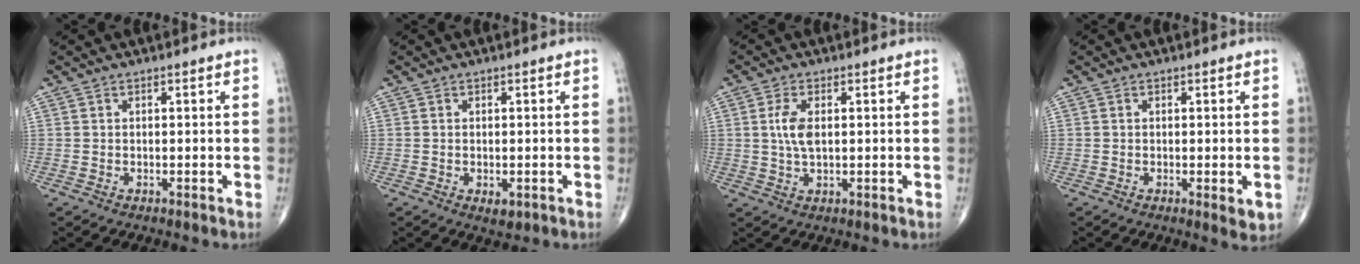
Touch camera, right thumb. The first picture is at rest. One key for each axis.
{"total": 2.0, "fx": -0.6, "fy": 1.1, "fz": 1.5, "tx": -0.019, "ty": -0.003, "tz": -0.005}
{"total": 4.8, "fx": 0.7, "fy": 2.3, "fz": 4.2, "tx": -0.092, "ty": -0.001, "tz": 0.015}
{"total": 2.7, "fx": -0.5, "fy": 0.9, "fz": 2.5, "tx": -0.033, "ty": -0.008, "tz": -0.006}